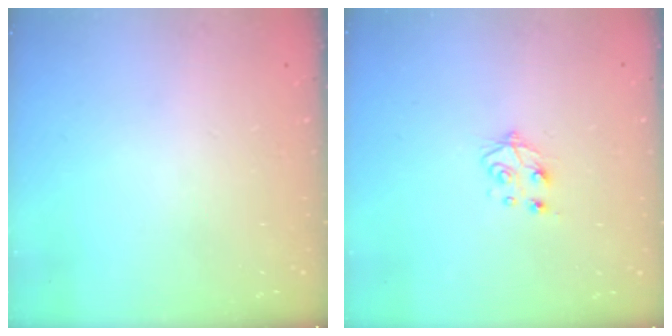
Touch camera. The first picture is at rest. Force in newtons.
{"total": 6.9, "press": 6.8, "slide": 1.0}